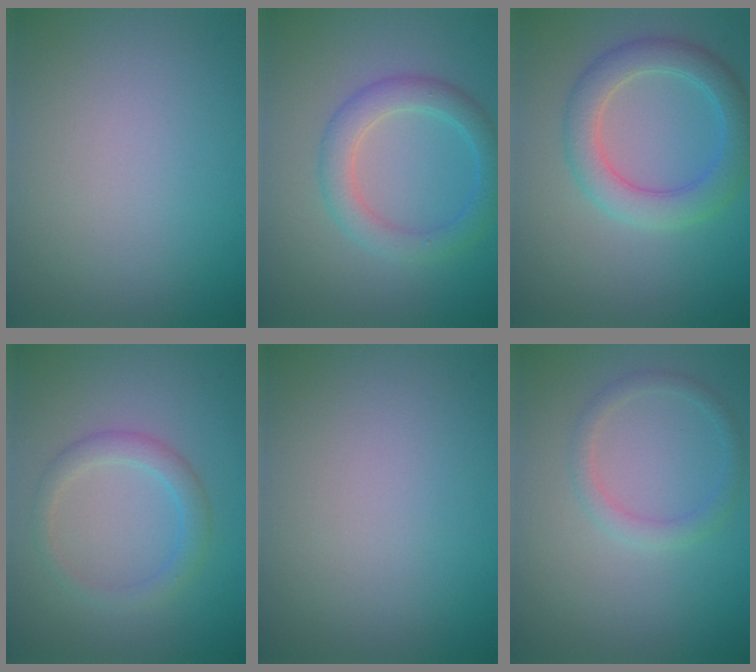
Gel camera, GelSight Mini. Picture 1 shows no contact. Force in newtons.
{"total": 3.5, "press": 3.5, "slide": 0.0}
{"total": 4.4, "press": 4.4, "slide": 0.4}
{"total": 2.3, "press": 2.3, "slide": 0.1}
{"total": 0.0}
{"total": 1.7, "press": 1.7, "slide": 0.1}